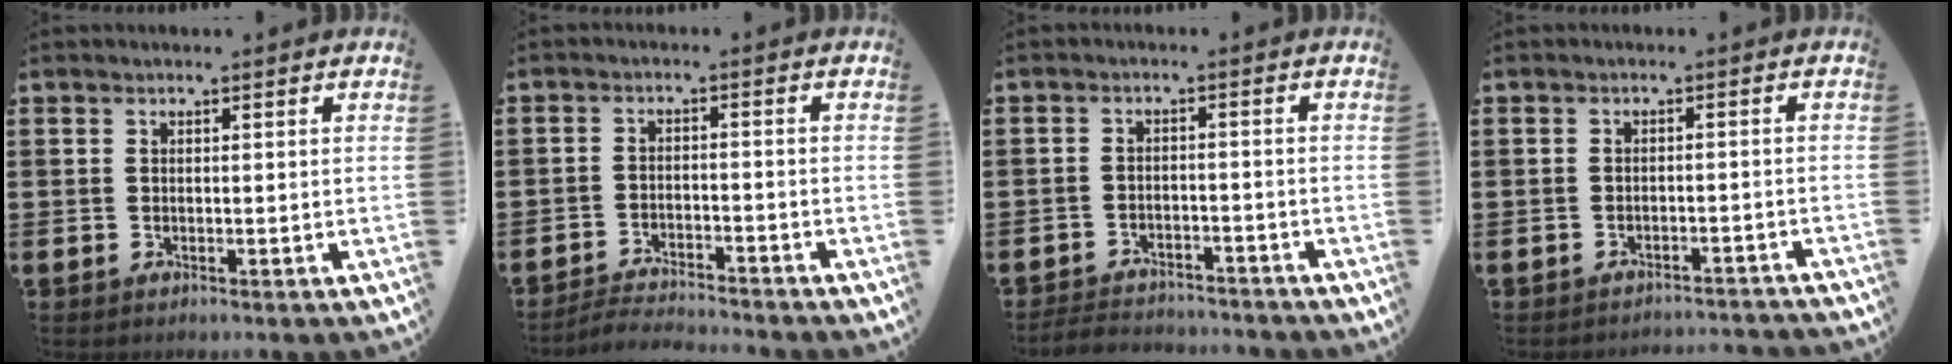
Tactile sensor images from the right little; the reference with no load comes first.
{"total": 2.8, "force": [-2.8, 0.0, 0.1], "torque": [-0.005, 0.004, -0.059]}
{"total": 2.8, "force": [-2.8, 0.2, -0.1], "torque": [-0.004, 0.002, -0.061]}
{"total": 1.6, "force": [-1.6, -0.1, 0.0], "torque": [-0.003, 0.004, -0.033]}